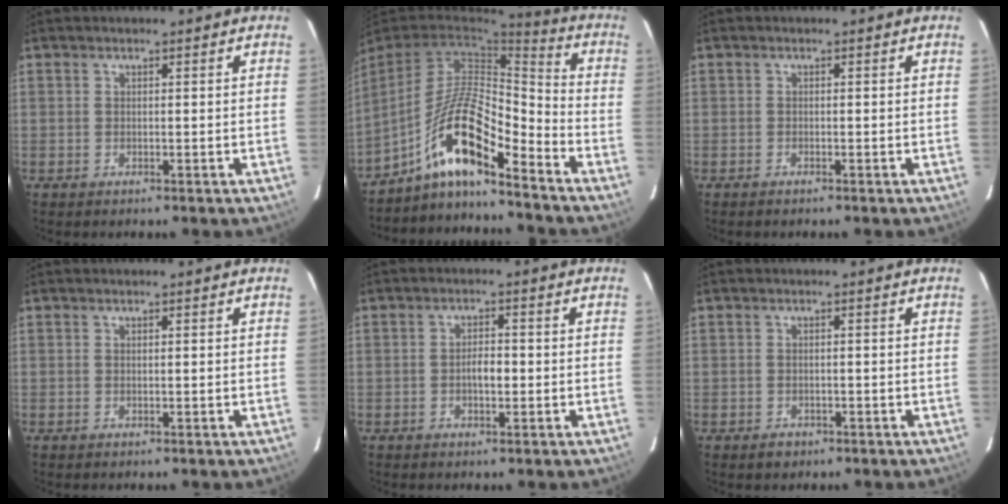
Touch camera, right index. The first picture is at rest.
{"total": 13.7, "force": [-9.7, 2.0, 9.5], "torque": [-0.178, 0.022, -0.174]}
{"total": 0.6, "force": [-0.5, 0.0, 0.2], "torque": [-0.009, -0.002, -0.009]}
{"total": 0.0}
{"total": 2.8, "force": [-0.6, 1.0, 2.5], "torque": [-0.043, 0.005, -0.009]}
{"total": 1.6, "force": [-1.0, 1.2, 0.5], "torque": [-0.008, 0.002, -0.011]}